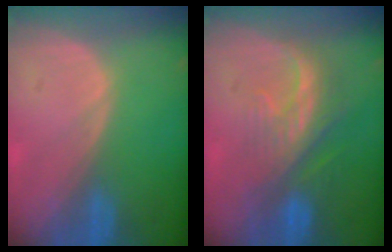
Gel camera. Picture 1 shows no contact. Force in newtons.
{"total": 8.2, "press": 7.4, "slide": 3.4}